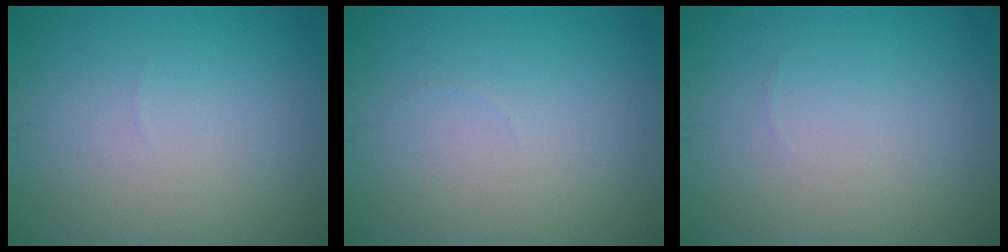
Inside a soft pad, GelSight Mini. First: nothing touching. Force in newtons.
{"total": 0.0}
{"total": 0.0}